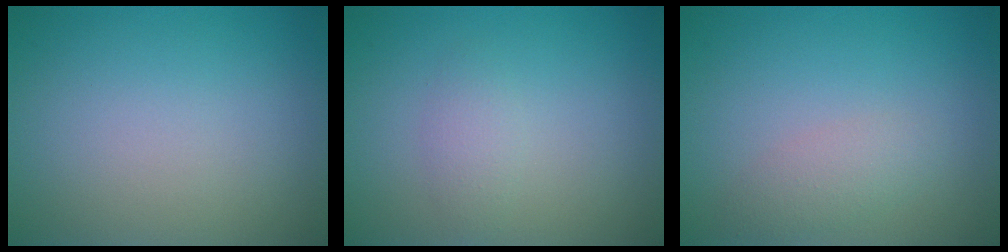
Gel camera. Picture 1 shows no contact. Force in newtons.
{"total": 1.4, "press": 1.4, "slide": 0.1}
{"total": 1.8, "press": 1.8, "slide": 0.1}